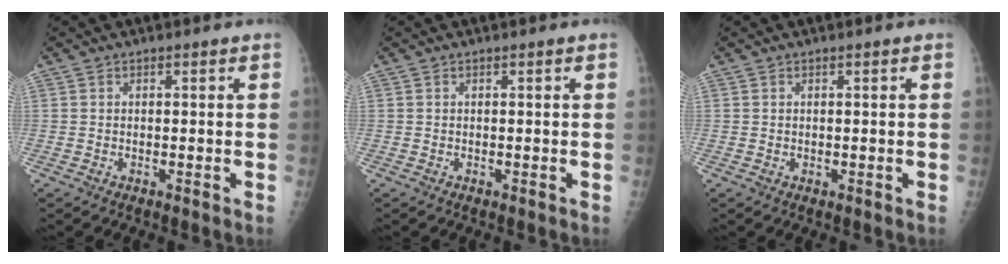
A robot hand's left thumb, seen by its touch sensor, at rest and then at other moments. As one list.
[{"total": 0.0}, {"total": 0.0}]